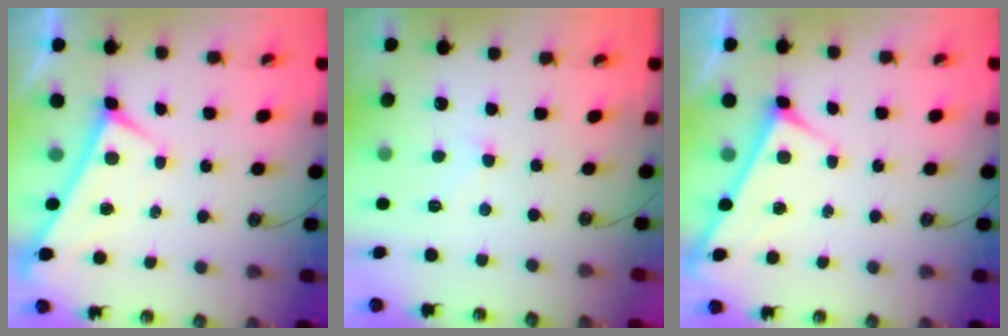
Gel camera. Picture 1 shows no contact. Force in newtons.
{"total": 1.6, "press": 1.5, "slide": 0.5}
{"total": 3.0, "press": 3.0, "slide": 0.3}